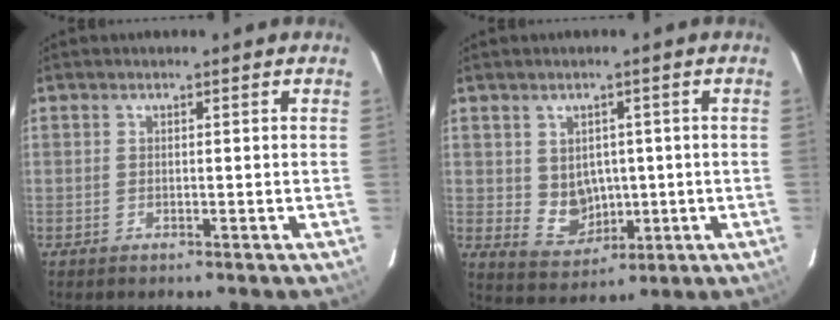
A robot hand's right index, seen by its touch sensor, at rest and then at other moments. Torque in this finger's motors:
{"motor_torque": [0.63, 0.09, 0.09, 0.05]}